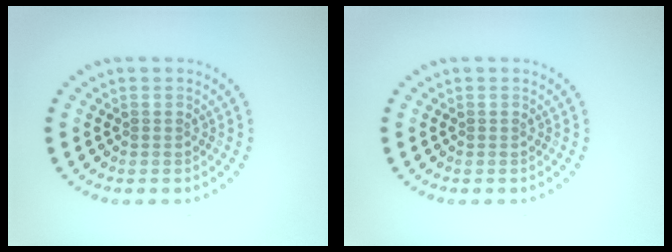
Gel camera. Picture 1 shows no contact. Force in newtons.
{"total": 0.0}